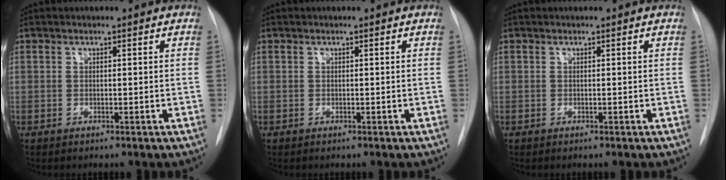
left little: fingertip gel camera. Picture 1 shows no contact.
{"total": 0.0}
{"total": 0.0}